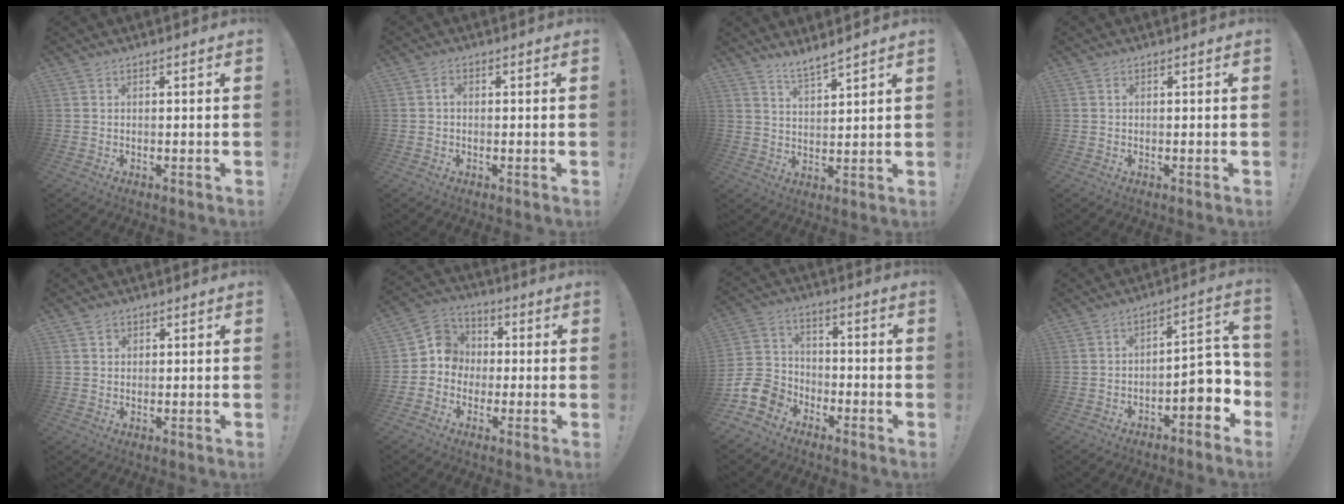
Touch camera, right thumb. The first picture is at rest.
{"total": 1.2, "force": [-0.3, 0.8, 0.8], "torque": [-0.016, 0.005, -0.008]}
{"total": 5.1, "force": [4.8, 0.4, 1.9], "torque": [-0.037, -0.031, 0.084]}
{"total": 0.0}
{"total": 1.2, "force": [0.6, 1.0, 0.3], "torque": [0.010, -0.006, 0.007]}
{"total": 8.5, "force": [-1.2, 8.1, 2.4], "torque": [-0.035, 0.017, -0.016]}
{"total": 11.7, "force": [-7.7, 8.0, 3.7], "torque": [-0.081, 0.056, -0.137]}
{"total": 10.0, "force": [-3.6, 4.7, 8.0], "torque": [-0.085, 0.009, -0.061]}